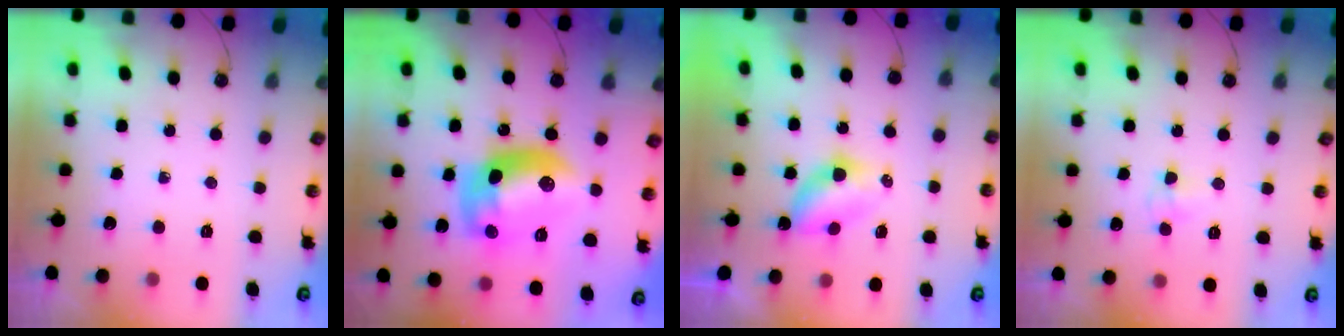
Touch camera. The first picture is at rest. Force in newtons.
{"total": 14.0, "press": 14.0, "slide": 0.8}
{"total": 4.8, "press": 4.8, "slide": 0.5}
{"total": 3.1, "press": 3.0, "slide": 0.9}